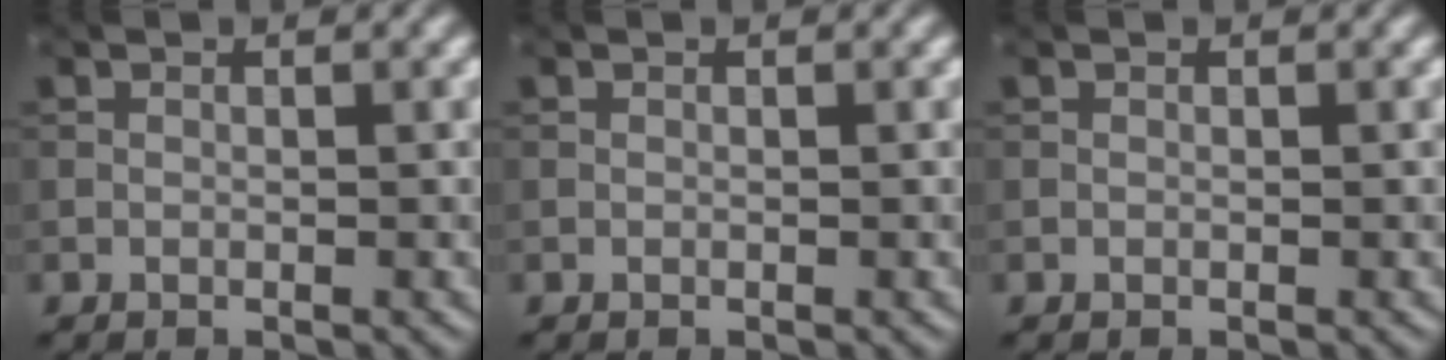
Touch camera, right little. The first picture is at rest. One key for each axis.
{"total": 0.0}
{"total": 0.0}